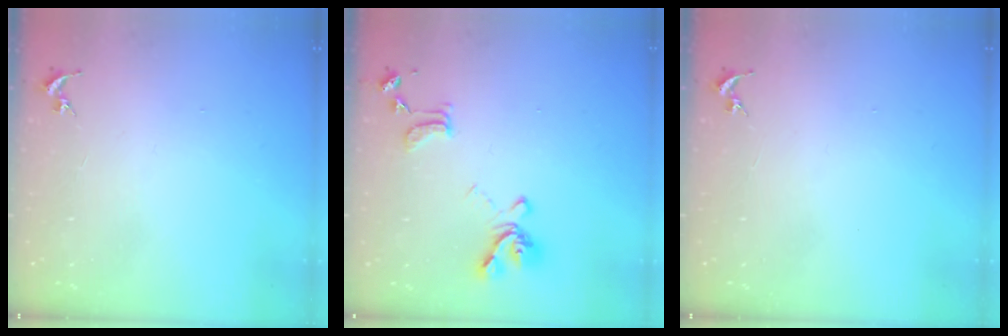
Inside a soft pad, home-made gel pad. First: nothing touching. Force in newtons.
{"total": 15.5, "press": 15.4, "slide": 1.6}
{"total": 0.0}